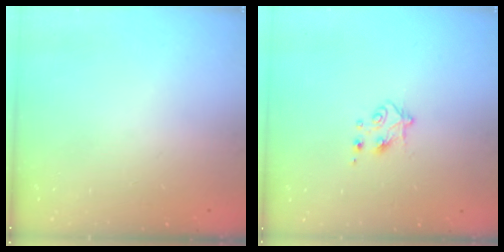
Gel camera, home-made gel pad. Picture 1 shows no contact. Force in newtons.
{"total": 4.8, "press": 4.8, "slide": 0.6}